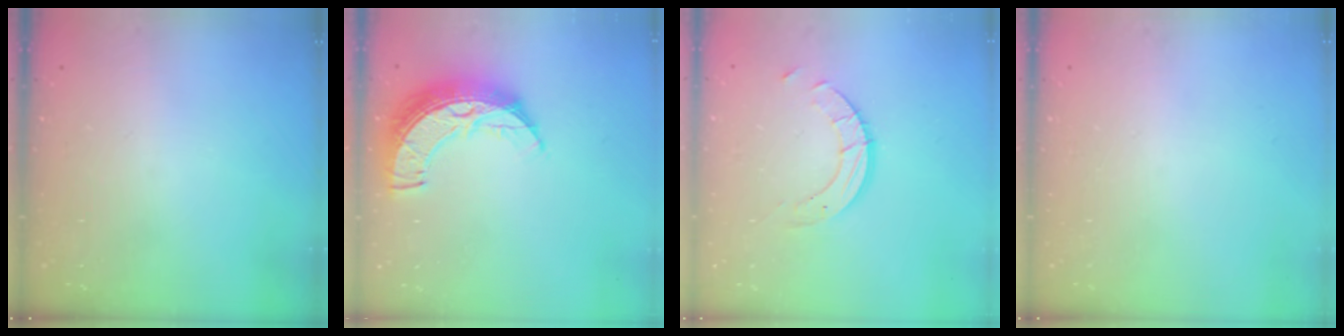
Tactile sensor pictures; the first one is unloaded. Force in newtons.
{"total": 12.3, "press": 12.3, "slide": 0.9}
{"total": 5.1, "press": 5.1, "slide": 0.3}
{"total": 0.0}